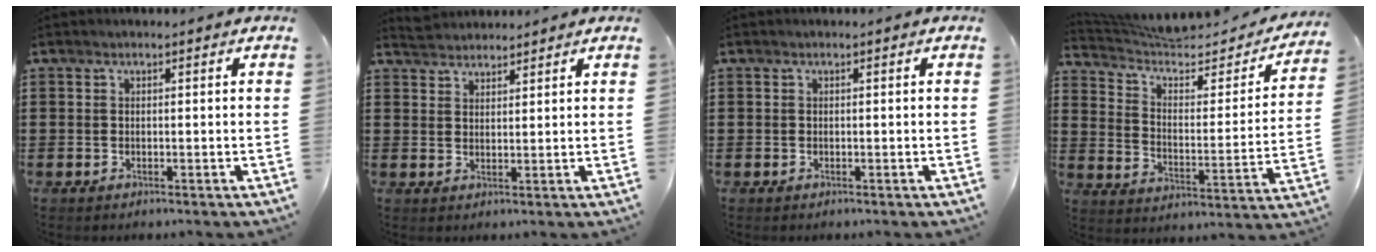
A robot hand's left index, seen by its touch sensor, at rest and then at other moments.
{"total": 2.4, "force": [2.3, 0.3, -0.3], "torque": [-0.001, 0.001, 0.047]}
{"total": 0.0}
{"total": 5.6, "force": [4.6, 1.8, 2.5], "torque": [-0.076, -0.030, 0.074]}